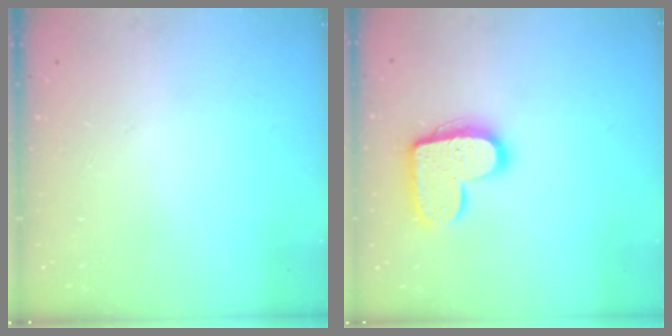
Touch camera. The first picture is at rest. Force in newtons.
{"total": 14.5, "press": 14.5, "slide": 0.8}